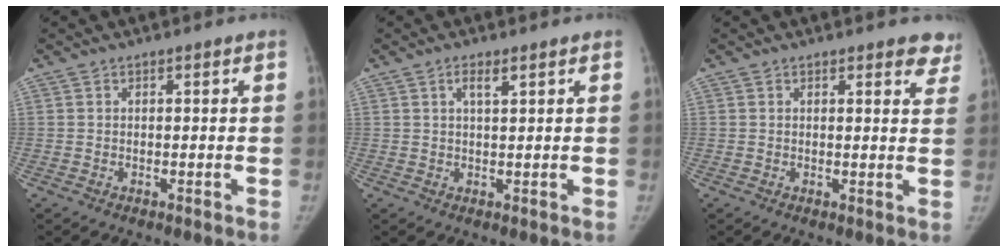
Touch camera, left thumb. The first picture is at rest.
{"total": 2.5, "force": [1.4, 0.7, 1.9], "torque": [-0.036, -0.004, 0.025]}
{"total": 4.2, "force": [3.4, 1.7, 1.7], "torque": [0.012, -0.016, 0.027]}